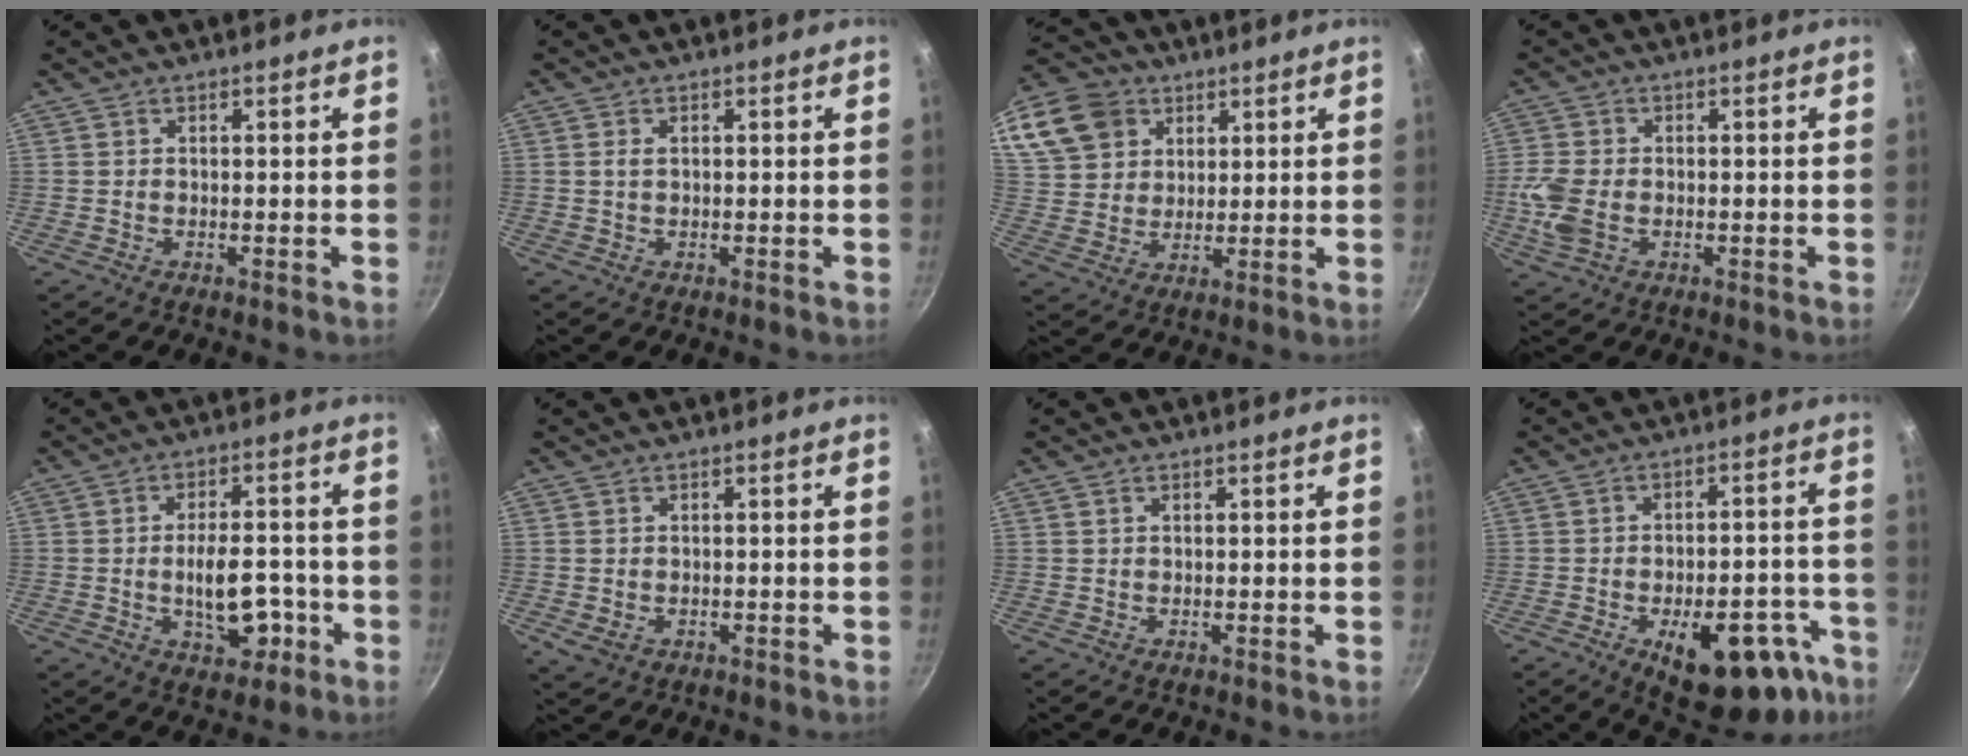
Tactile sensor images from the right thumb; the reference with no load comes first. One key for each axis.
{"total": 1.2, "fx": 0.2, "fy": 0.8, "fz": 0.9, "tx": -0.017, "ty": 0.003, "tz": 0.002}
{"total": 19.2, "fx": 9.3, "fy": 14.7, "fz": 8.1, "tx": -0.185, "ty": 0.015, "tz": 0.178}
{"total": 6.7, "fx": -1.4, "fy": 4.5, "fz": 4.7, "tx": -0.107, "ty": 0.002, "tz": -0.032}
{"total": 10.0, "fx": -2.6, "fy": 5.5, "fz": 7.9, "tx": -0.090, "ty": 0.016, "tz": -0.032}
{"total": 2.1, "fx": -0.2, "fy": 1.7, "fz": 1.3, "tx": -0.022, "ty": -0.004, "tz": 0.001}
{"total": 0.6, "fx": 0.4, "fy": 0.3, "fz": 0.3, "tx": -0.004, "ty": 0.002, "tz": 0.006}
{"total": 19.6, "fx": -9.6, "fy": 9.6, "fz": 14.0, "tx": -0.120, "ty": 0.037, "tz": -0.118}